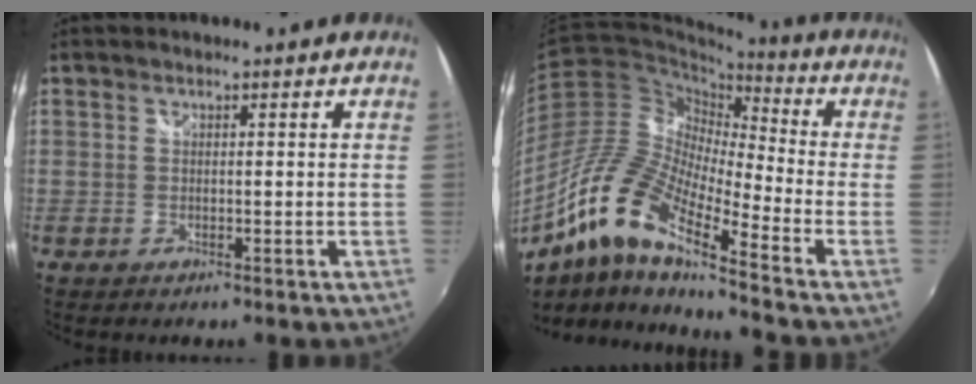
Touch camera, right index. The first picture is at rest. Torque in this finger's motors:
{"motor_torque": [1.12, -1.02, 0.76, 0.18]}